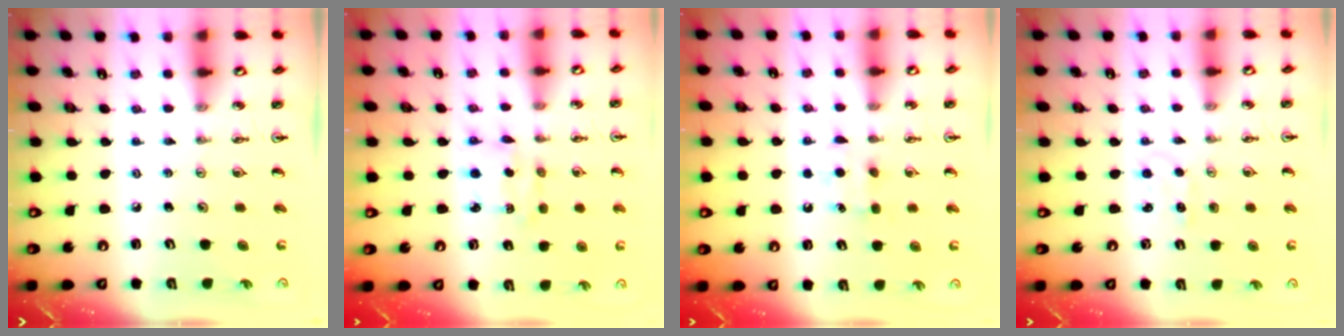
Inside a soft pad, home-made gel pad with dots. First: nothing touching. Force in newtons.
{"total": 2.5, "press": 2.5, "slide": 0.3}
{"total": 5.6, "press": 5.5, "slide": 0.7}
{"total": 2.3, "press": 2.3, "slide": 0.2}